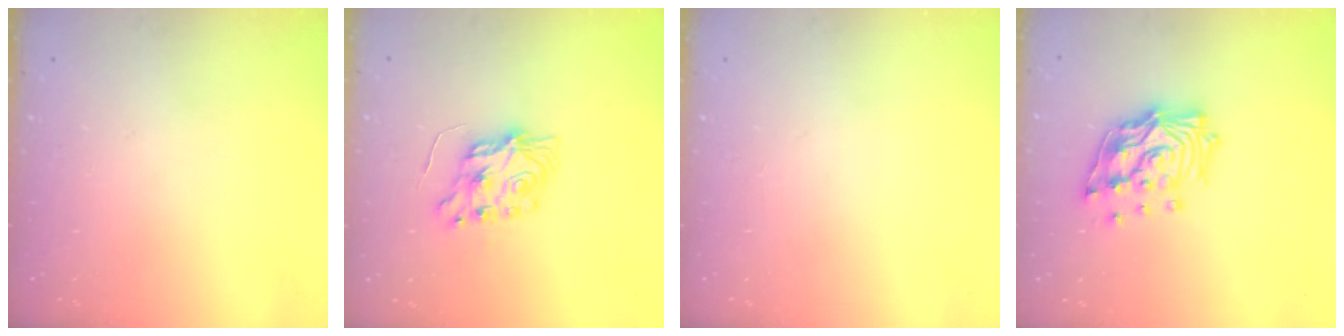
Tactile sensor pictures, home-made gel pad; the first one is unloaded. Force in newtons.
{"total": 7.3, "press": 7.3, "slide": 0.2}
{"total": 0.0}
{"total": 17.0, "press": 16.8, "slide": 2.2}